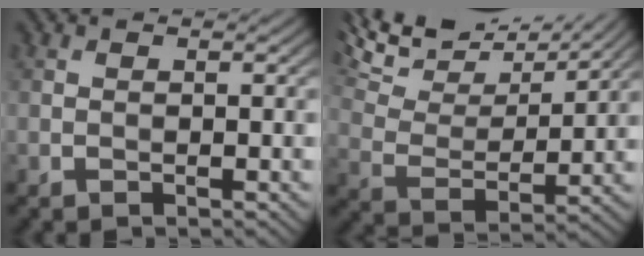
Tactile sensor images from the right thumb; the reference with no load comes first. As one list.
[{"total": 16.3, "force": [13.2, 4.4, 8.4], "torque": [-0.201, 0.015, 0.189]}]